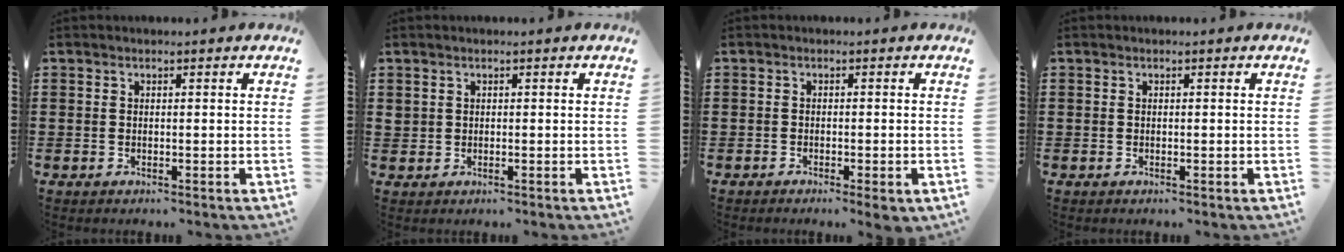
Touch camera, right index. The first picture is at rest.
{"total": 0.7, "force": [0.3, 0.5, 0.3], "torque": [-0.008, 0.003, 0.006]}
{"total": 1.3, "force": [-1.1, 0.3, 0.7], "torque": [-0.014, -0.001, -0.021]}
{"total": 0.0}